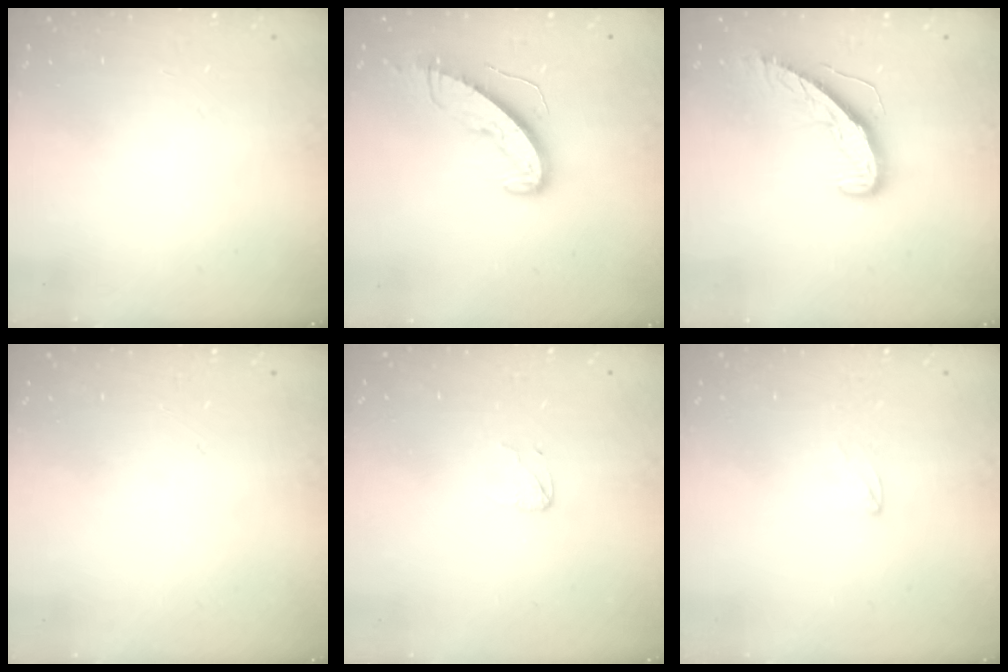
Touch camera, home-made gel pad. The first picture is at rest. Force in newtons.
{"total": 9.0, "press": 9.0, "slide": 0.4}
{"total": 9.0, "press": 9.0, "slide": 0.6}
{"total": 0.0}
{"total": 2.4, "press": 2.4, "slide": 0.2}
{"total": 2.2, "press": 2.2, "slide": 0.2}